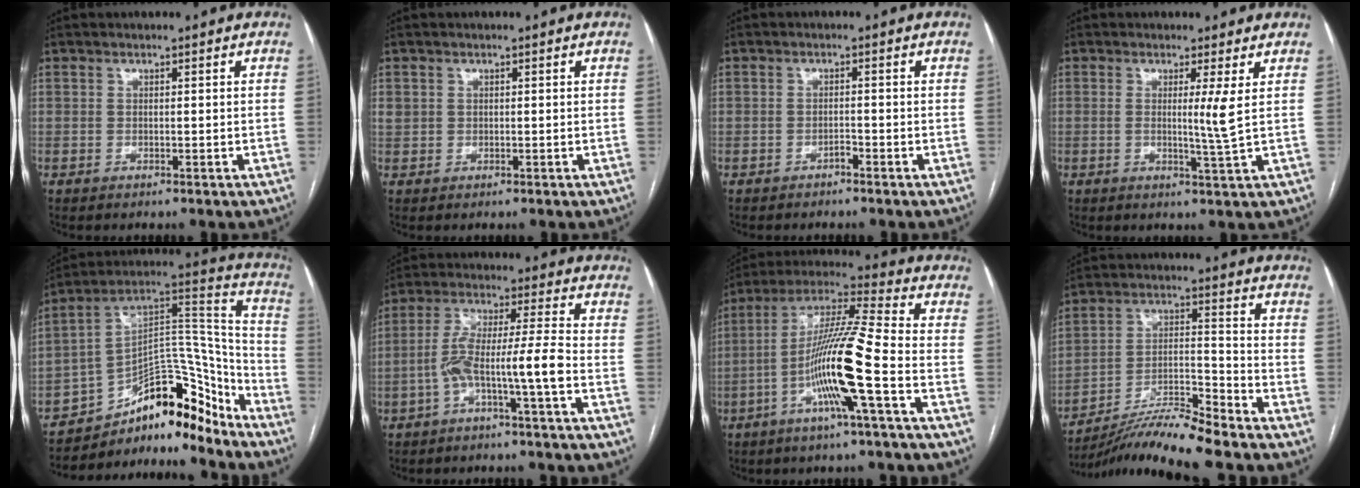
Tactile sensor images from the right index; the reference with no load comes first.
{"total": 1.7, "force": [0.6, 1.6, 0.5], "torque": [-0.005, 0.014, 0.014]}
{"total": 1.1, "force": [-0.8, 0.6, 0.3], "torque": [-0.002, 0.003, -0.014]}
{"total": 3.5, "force": [0.6, -1.1, 3.3], "torque": [-0.057, -0.011, 0.011]}
{"total": 18.8, "force": [-14.3, 7.0, 10.1], "torque": [-0.151, 0.073, -0.225]}
{"total": 9.0, "force": [-3.5, -0.2, 8.3], "torque": [-0.160, 0.030, -0.064]}
{"total": 14.2, "force": [-4.6, -0.5, 13.5], "torque": [-0.259, 0.007, -0.093]}
{"total": 11.9, "force": [-10.7, -1.1, 5.1], "torque": [-0.086, 0.006, -0.192]}